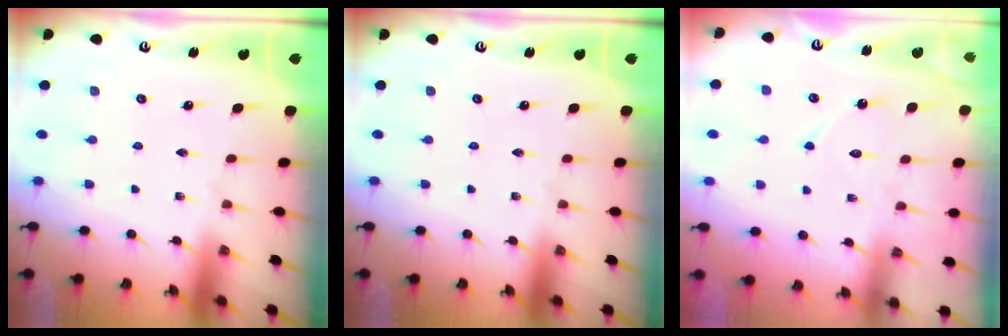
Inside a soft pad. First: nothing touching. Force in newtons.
{"total": 0.0}
{"total": 7.8, "press": 7.8, "slide": 0.7}